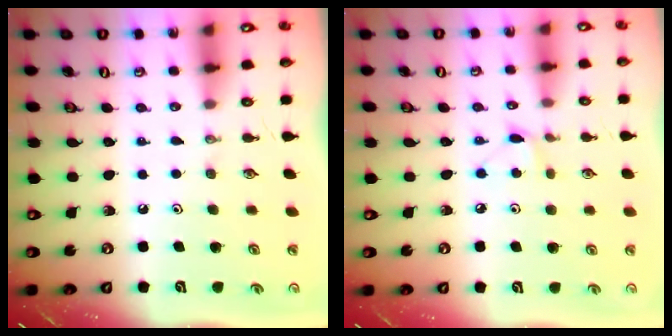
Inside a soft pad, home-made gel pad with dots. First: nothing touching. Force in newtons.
{"total": 4.7, "press": 4.7, "slide": 0.7}